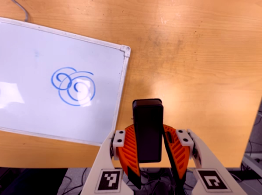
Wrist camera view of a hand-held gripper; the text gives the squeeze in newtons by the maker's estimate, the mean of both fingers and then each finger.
{"total": 5.2, "left": 5.2, "right": 5.1}